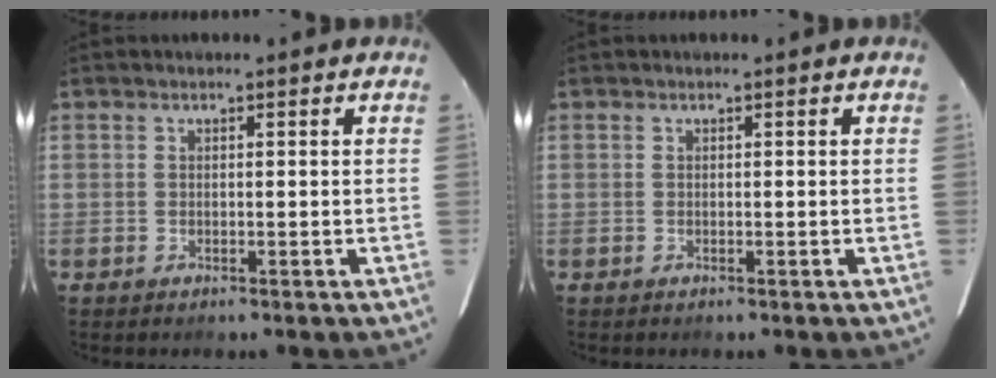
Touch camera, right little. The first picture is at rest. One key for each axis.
{"total": 0.0}